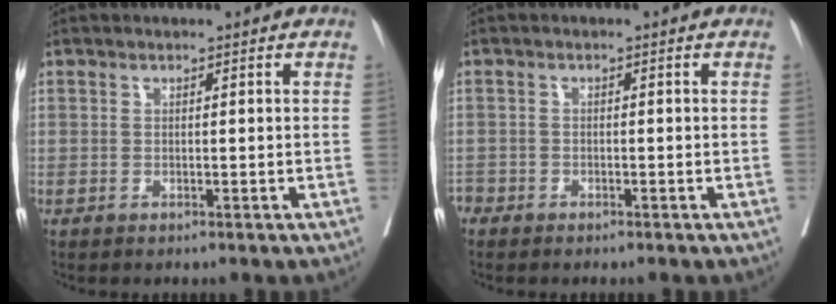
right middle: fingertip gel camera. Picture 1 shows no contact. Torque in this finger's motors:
{"motor_torque": [0.54, -0.61, 0.02, -0.01]}